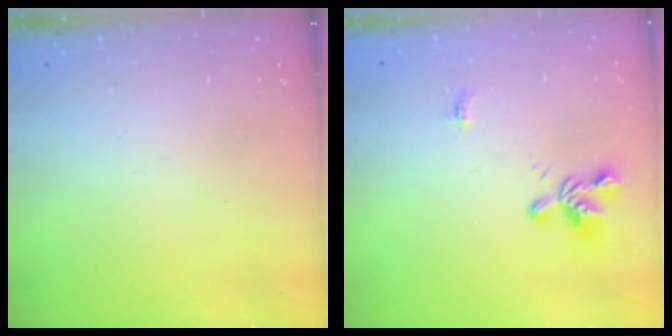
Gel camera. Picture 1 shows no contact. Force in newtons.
{"total": 1.1, "press": 0.4, "slide": 1.0}